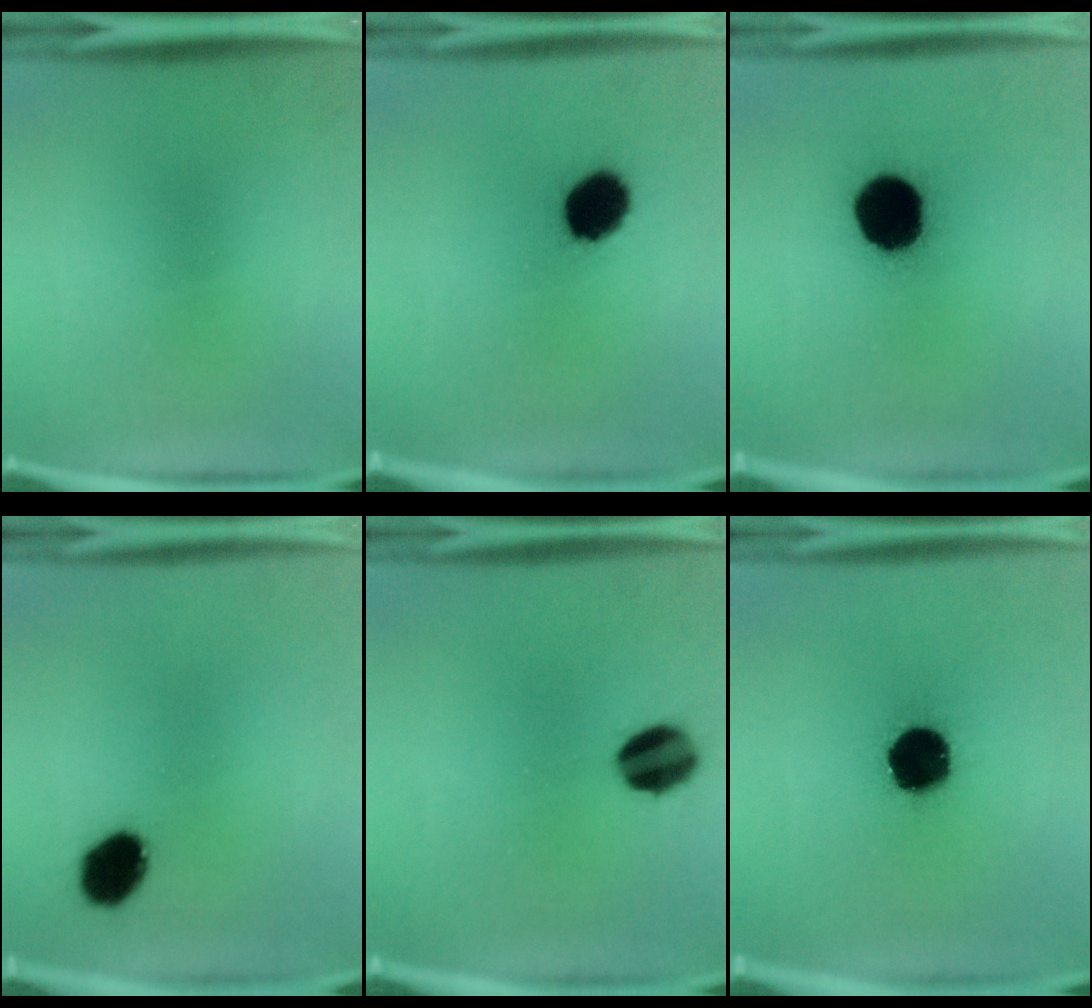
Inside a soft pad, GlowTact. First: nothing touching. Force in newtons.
{"total": 10.2}
{"total": 18.5}
{"total": 8.0}
{"total": 9.9}
{"total": 16.7}